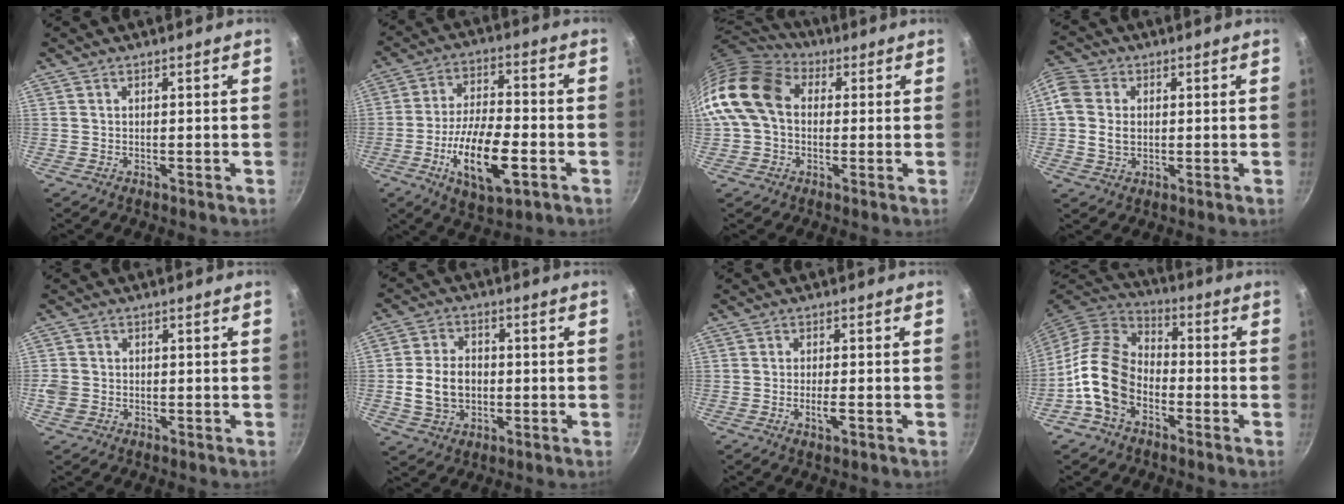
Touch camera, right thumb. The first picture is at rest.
{"total": 15.2, "force": [-5.0, 6.1, 13.0], "torque": [-0.228, 0.019, -0.088]}
{"total": 15.8, "force": [1.7, 11.8, 10.4], "torque": [-0.185, 0.030, 0.014]}
{"total": 8.4, "force": [0.3, 6.6, 5.2], "torque": [-0.096, 0.008, -0.003]}
{"total": 3.1, "force": [-0.7, 2.7, 1.4], "torque": [-0.027, 0.002, -0.013]}
{"total": 9.2, "force": [-0.9, 7.0, 5.9], "torque": [-0.089, 0.013, -0.016]}
{"total": 2.8, "force": [-1.1, 0.8, 2.5], "torque": [-0.045, 0.004, -0.020]}
{"total": 13.5, "force": [-4.7, 9.3, 8.5], "torque": [-0.136, 0.039, -0.106]}